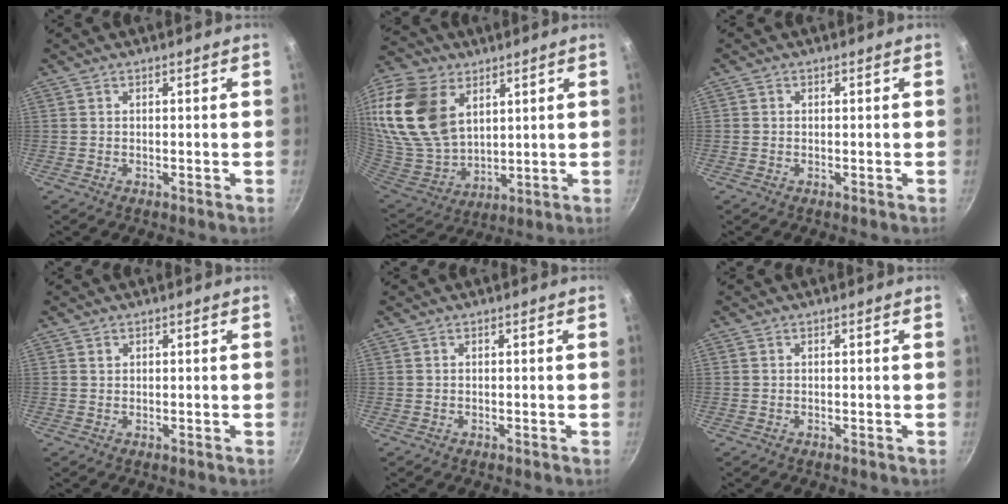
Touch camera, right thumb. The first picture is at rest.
{"total": 22.8, "force": [9.0, 15.0, 14.6], "torque": [-0.283, -0.028, 0.184]}
{"total": 0.5, "force": [-0.1, 0.5, 0.1], "torque": [0.001, 0.001, -0.005]}
{"total": 0.7, "force": [0.3, 0.6, 0.2], "torque": [-0.001, 0.001, 0.005]}
{"total": 0.0}
{"total": 0.0}